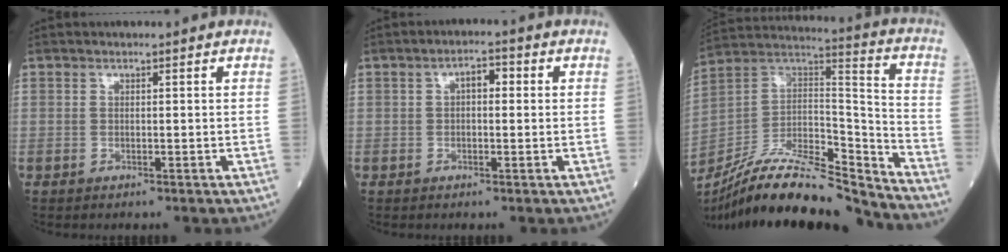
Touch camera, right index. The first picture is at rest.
{"total": 3.1, "force": [0.5, 1.4, 2.7], "torque": [-0.041, 0.017, 0.004]}
{"total": 21.8, "force": [-19.6, 2.7, 9.2], "torque": [-0.190, 0.023, -0.343]}